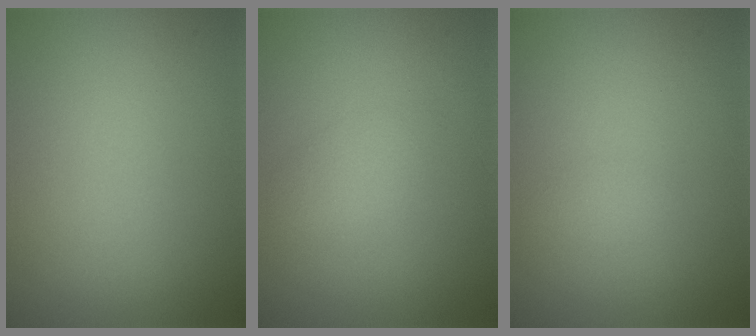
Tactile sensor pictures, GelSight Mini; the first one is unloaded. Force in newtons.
{"total": 1.3, "press": 1.3, "slide": 0.0}
{"total": 0.6, "press": 0.6, "slide": 0.1}